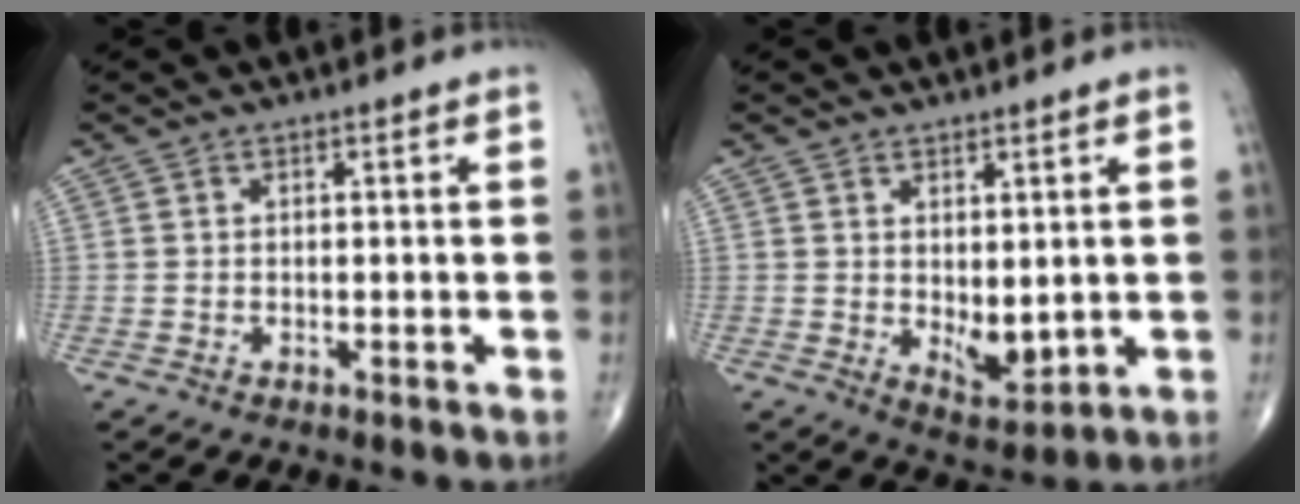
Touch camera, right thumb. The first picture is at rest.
{"total": 5.5, "force": [0.5, 2.9, 4.6], "torque": [-0.057, -0.018, 0.020]}